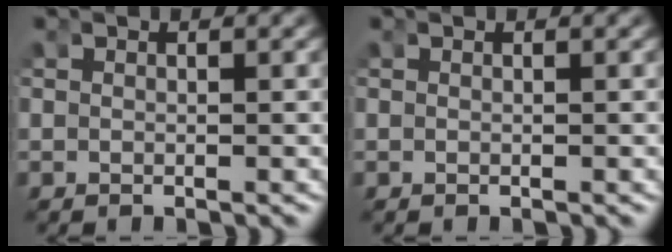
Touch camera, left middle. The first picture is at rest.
{"total": 0.0}